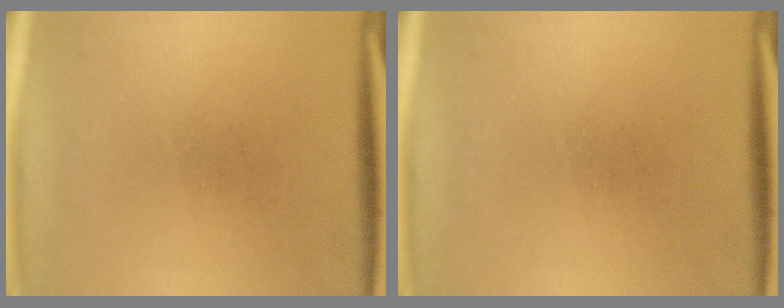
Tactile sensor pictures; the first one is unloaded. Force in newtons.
{"total": 0.0}